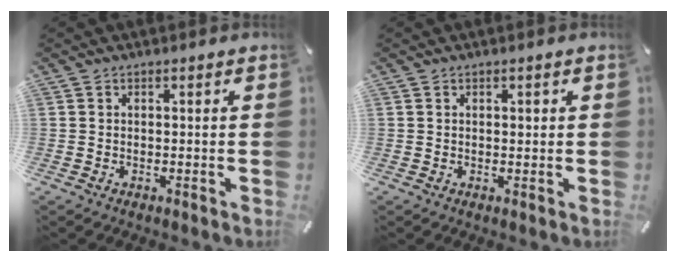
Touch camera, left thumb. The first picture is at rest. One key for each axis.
{"total": 0.8, "fx": 0.3, "fy": 0.6, "fz": 0.5, "tx": -0.002, "ty": -0.001, "tz": 0.003}